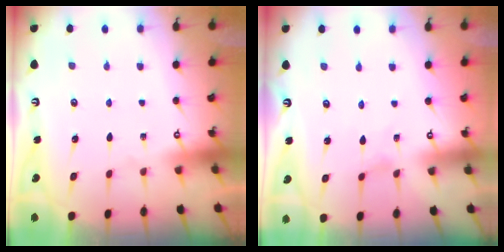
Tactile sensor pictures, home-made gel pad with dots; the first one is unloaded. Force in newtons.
{"total": 0.0}